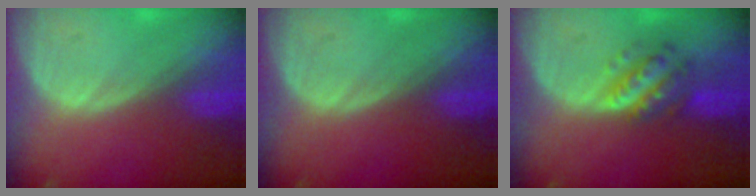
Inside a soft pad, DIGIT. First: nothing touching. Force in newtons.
{"total": 0.0}
{"total": 5.8, "press": 5.3, "slide": 2.5}